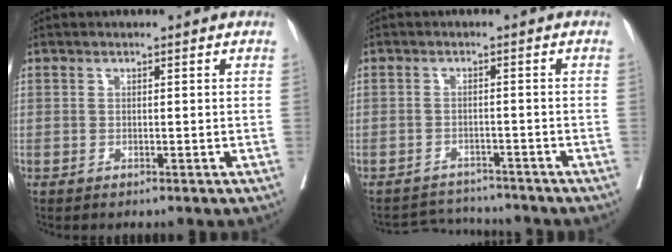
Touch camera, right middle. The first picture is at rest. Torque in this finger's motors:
{"motor_torque": [-0.81, -0.64, -0.15, -0.11]}